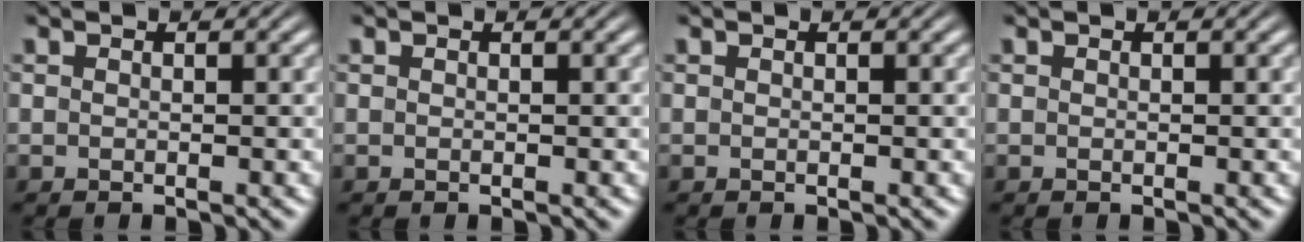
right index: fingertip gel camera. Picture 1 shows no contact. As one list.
[{"total": 0.0}, {"total": 0.0}, {"total": 0.0}]